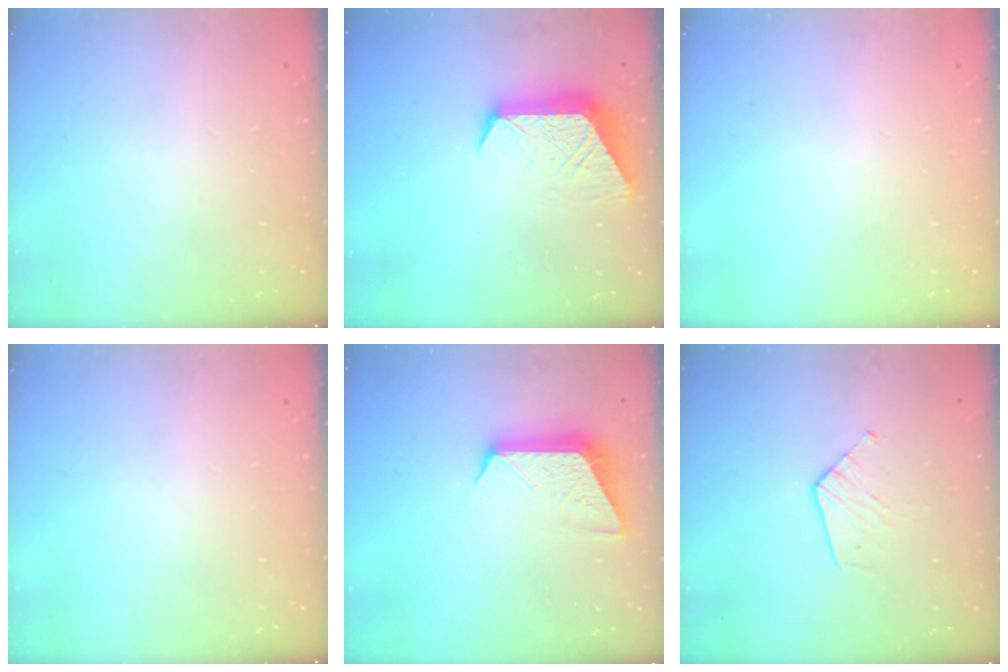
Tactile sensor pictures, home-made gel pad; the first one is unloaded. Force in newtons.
{"total": 11.4, "press": 11.3, "slide": 1.0}
{"total": 0.0}
{"total": 0.0}
{"total": 10.1, "press": 10.1, "slide": 0.0}
{"total": 7.1, "press": 7.1, "slide": 0.5}